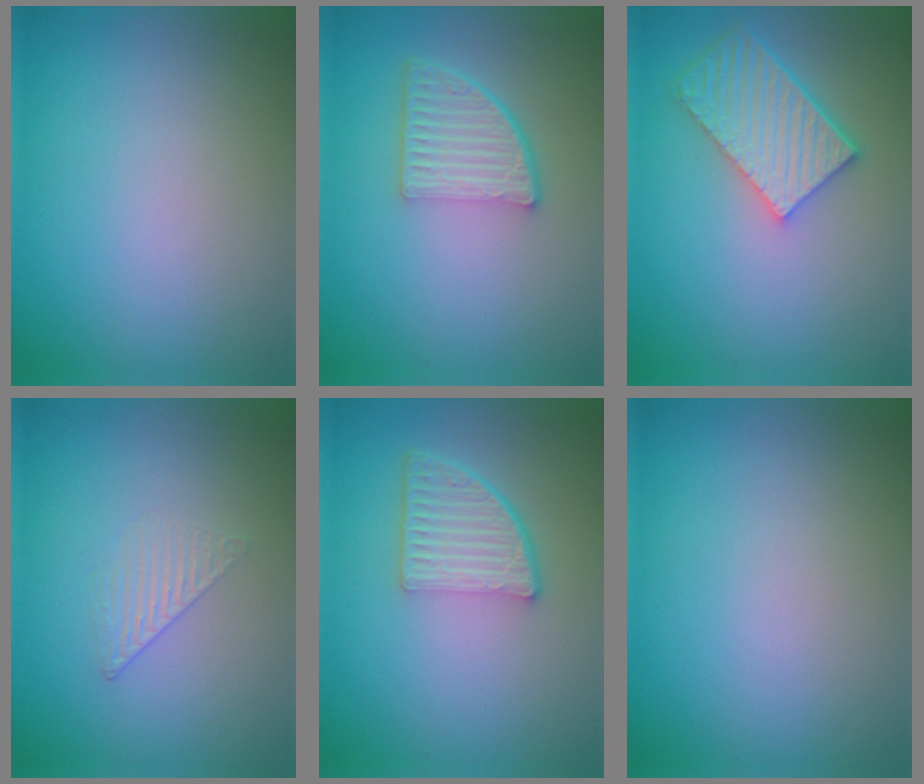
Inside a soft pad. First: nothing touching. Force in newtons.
{"total": 4.5, "press": 3.2, "slide": 3.2}
{"total": 5.7, "press": 4.7, "slide": 3.3}
{"total": 1.4, "press": 0.3, "slide": 1.4}
{"total": 4.5, "press": 3.2, "slide": 3.2}
{"total": 0.0}